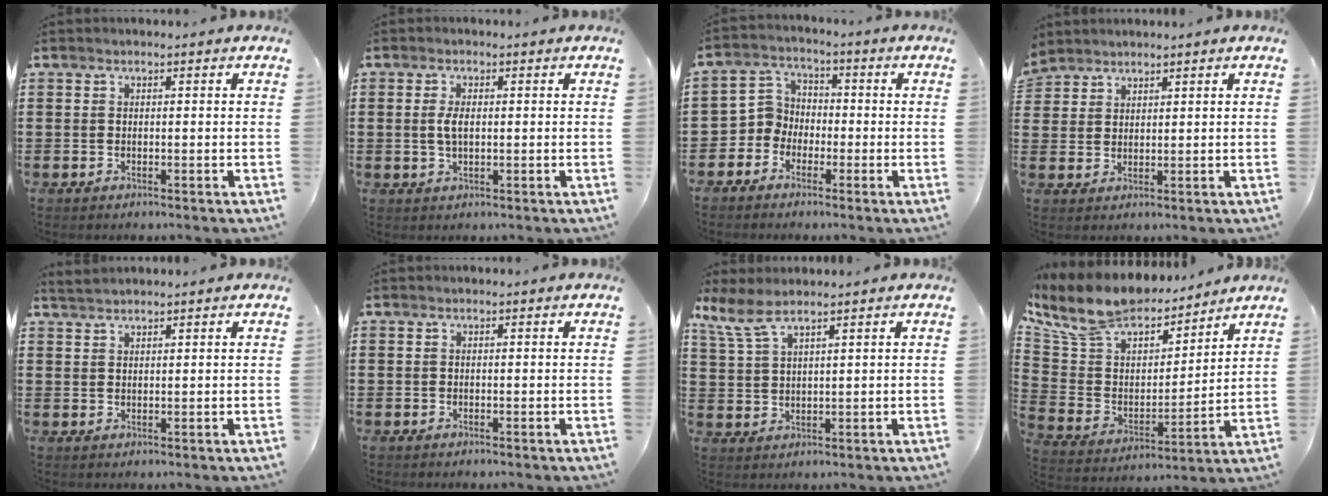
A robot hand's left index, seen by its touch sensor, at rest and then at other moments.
{"total": 3.0, "force": [0.3, 1.3, 2.7], "torque": [-0.063, 0.001, 0.001]}
{"total": 4.7, "force": [-2.5, 4.0, 0.5], "torque": [-0.040, 0.005, -0.059]}
{"total": 2.7, "force": [2.4, 1.2, -0.3], "torque": [-0.003, 0.001, 0.048]}
{"total": 1.7, "force": [1.7, 0.1, 0.3], "torque": [-0.010, 0.003, 0.034]}
{"total": 0.0}
{"total": 5.2, "force": [3.8, 1.2, 3.3], "torque": [-0.083, -0.008, 0.068]}
{"total": 11.5, "force": [10.2, 4.2, 3.2], "torque": [-0.118, -0.065, 0.183]}